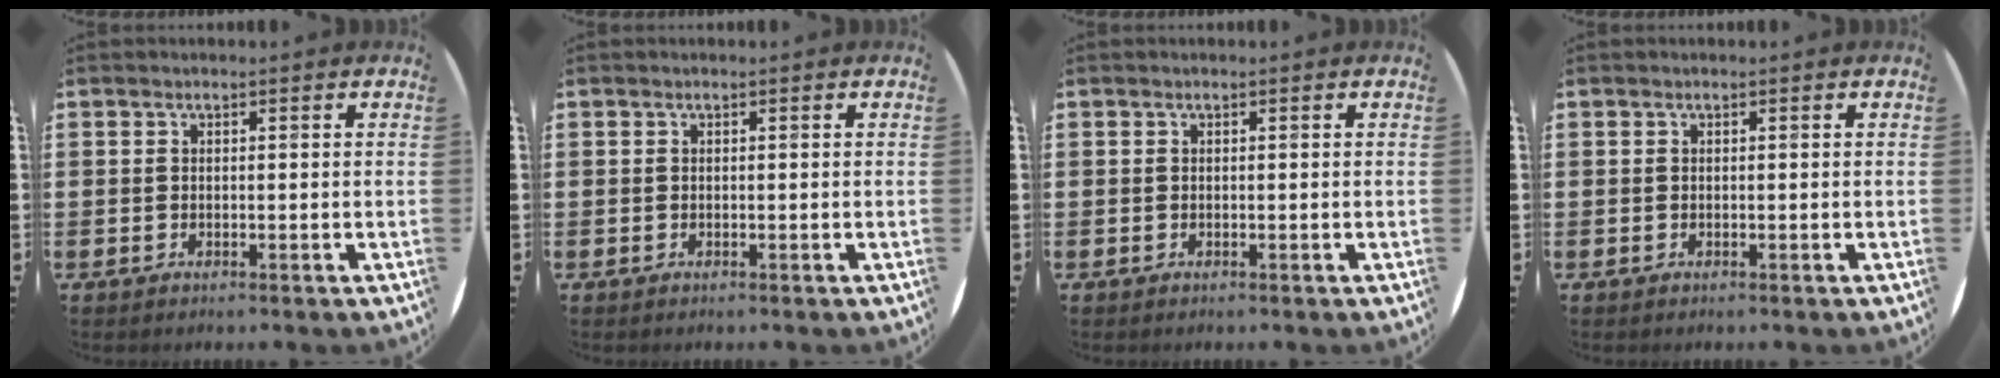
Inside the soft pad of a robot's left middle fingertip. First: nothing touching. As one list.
[{"total": 0.0}, {"total": 0.0}, {"total": 0.0}]